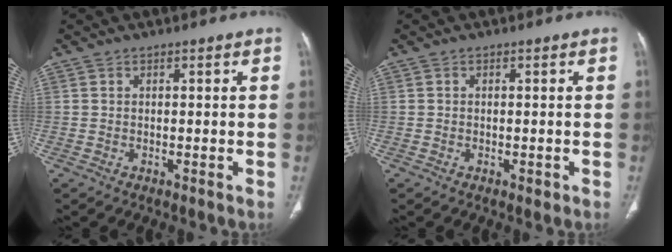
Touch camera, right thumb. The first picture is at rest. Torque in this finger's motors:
{"motor_torque": [-0.06, 0.13, -0.22, 0.03, -0.01]}